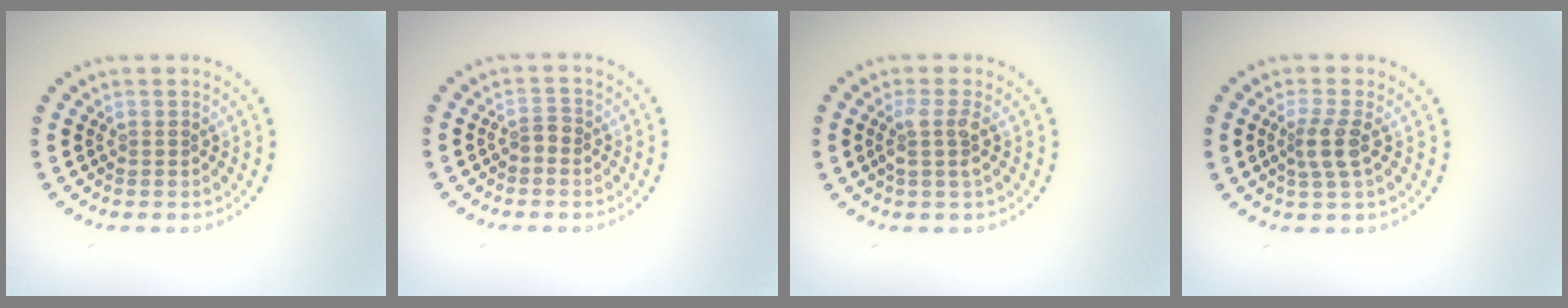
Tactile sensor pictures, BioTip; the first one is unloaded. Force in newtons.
{"total": 1.1, "press": 1.0, "slide": 0.5}
{"total": 2.1, "press": 1.7, "slide": 1.3}
{"total": 2.3, "press": 1.9, "slide": 1.3}